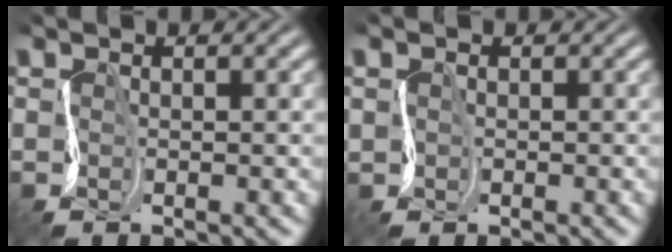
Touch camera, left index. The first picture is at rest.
{"total": 1.6, "force": [-0.8, 0.0, -1.3], "torque": [0.017, -0.001, -0.006]}